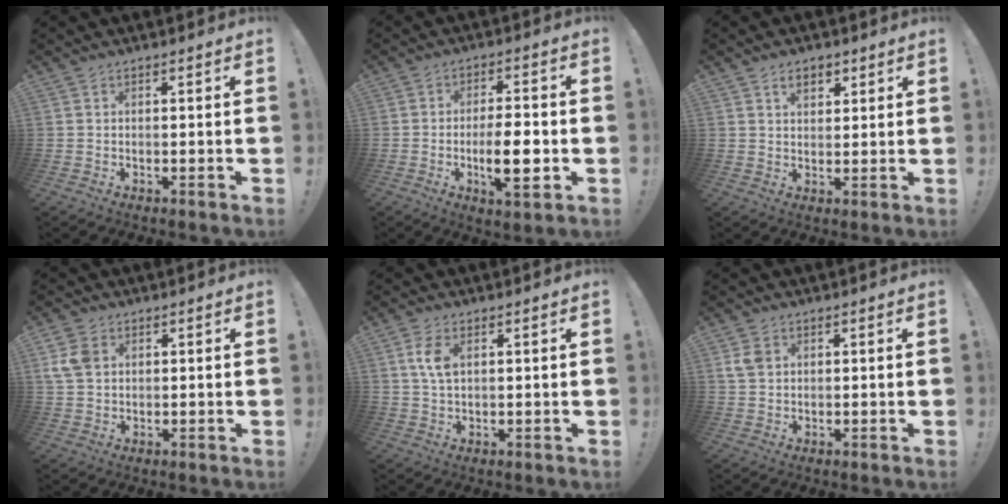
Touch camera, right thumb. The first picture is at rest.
{"total": 11.2, "force": [-2.8, 2.8, 10.4], "torque": [-0.171, -0.002, -0.052]}
{"total": 4.6, "force": [2.6, 3.0, 2.4], "torque": [-0.028, -0.007, 0.043]}
{"total": 6.5, "force": [2.0, 4.8, 4.0], "torque": [-0.082, 0.003, 0.039]}
{"total": 5.8, "force": [1.7, 3.2, 4.5], "torque": [-0.088, -0.005, 0.025]}
{"total": 3.9, "force": [1.4, 2.9, 2.3], "torque": [-0.037, 0.002, 0.027]}